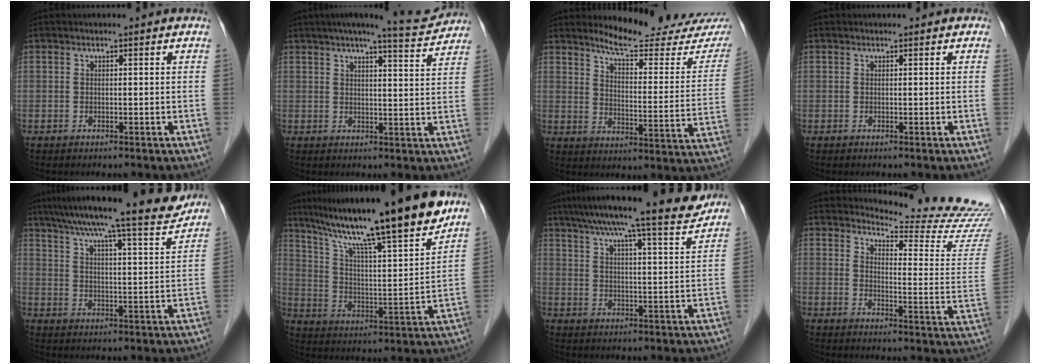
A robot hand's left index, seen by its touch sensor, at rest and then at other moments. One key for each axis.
{"total": 9.4, "fx": 8.5, "fy": 0.3, "fz": 4.0, "tx": -0.054, "ty": 0.000, "tz": 0.101}
{"total": 17.2, "fx": 16.0, "fy": 2.3, "fz": 5.9, "tx": -0.071, "ty": -0.080, "tz": 0.189}
{"total": 0.6, "fx": 0.4, "fy": 0.5, "fz": 0.1, "tx": -0.002, "ty": 0.002, "tz": 0.002}
{"total": 18.0, "fx": 15.8, "fy": 0.6, "fz": 8.7, "tx": -0.131, "ty": -0.009, "tz": 0.222}
{"total": 22.1, "fx": 17.7, "fy": 0.7, "fz": 13.3, "tx": -0.220, "ty": -0.005, "tz": 0.281}
{"total": 15.9, "fx": 13.8, "fy": 0.3, "fz": 7.8, "tx": -0.113, "ty": -0.005, "tz": 0.192}
{"total": 17.4, "fx": 17.2, "fy": -1.0, "fz": 2.6, "tx": -0.036, "ty": -0.148, "tz": 0.188}